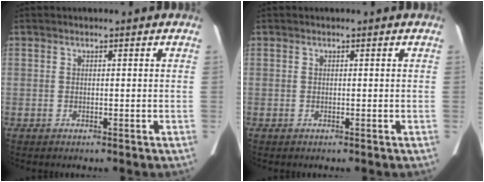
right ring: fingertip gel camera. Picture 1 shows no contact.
{"total": 0.0}